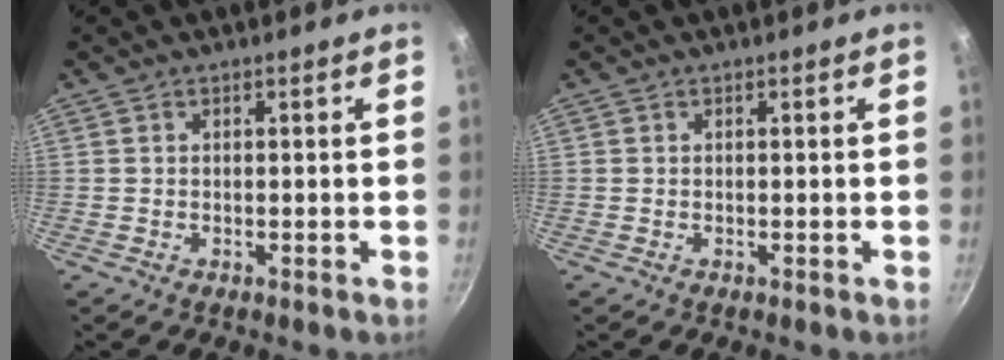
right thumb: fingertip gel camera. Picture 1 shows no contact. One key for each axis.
{"total": 0.0}